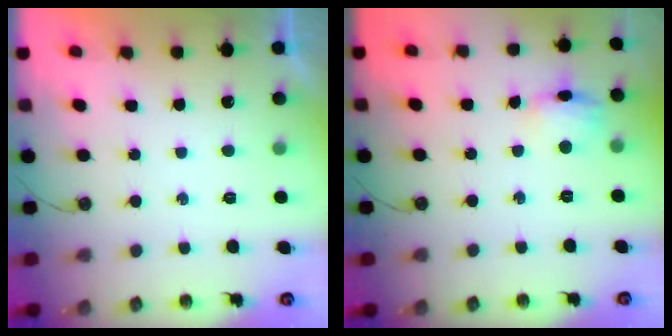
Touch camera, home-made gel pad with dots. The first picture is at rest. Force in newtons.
{"total": 7.8, "press": 7.7, "slide": 1.2}